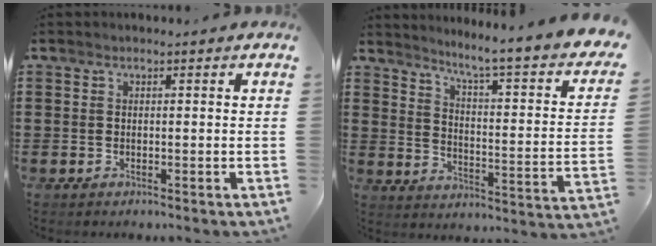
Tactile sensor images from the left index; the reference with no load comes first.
{"total": 5.2, "force": [3.7, -0.8, 3.5], "torque": [-0.079, -0.045, 0.047]}